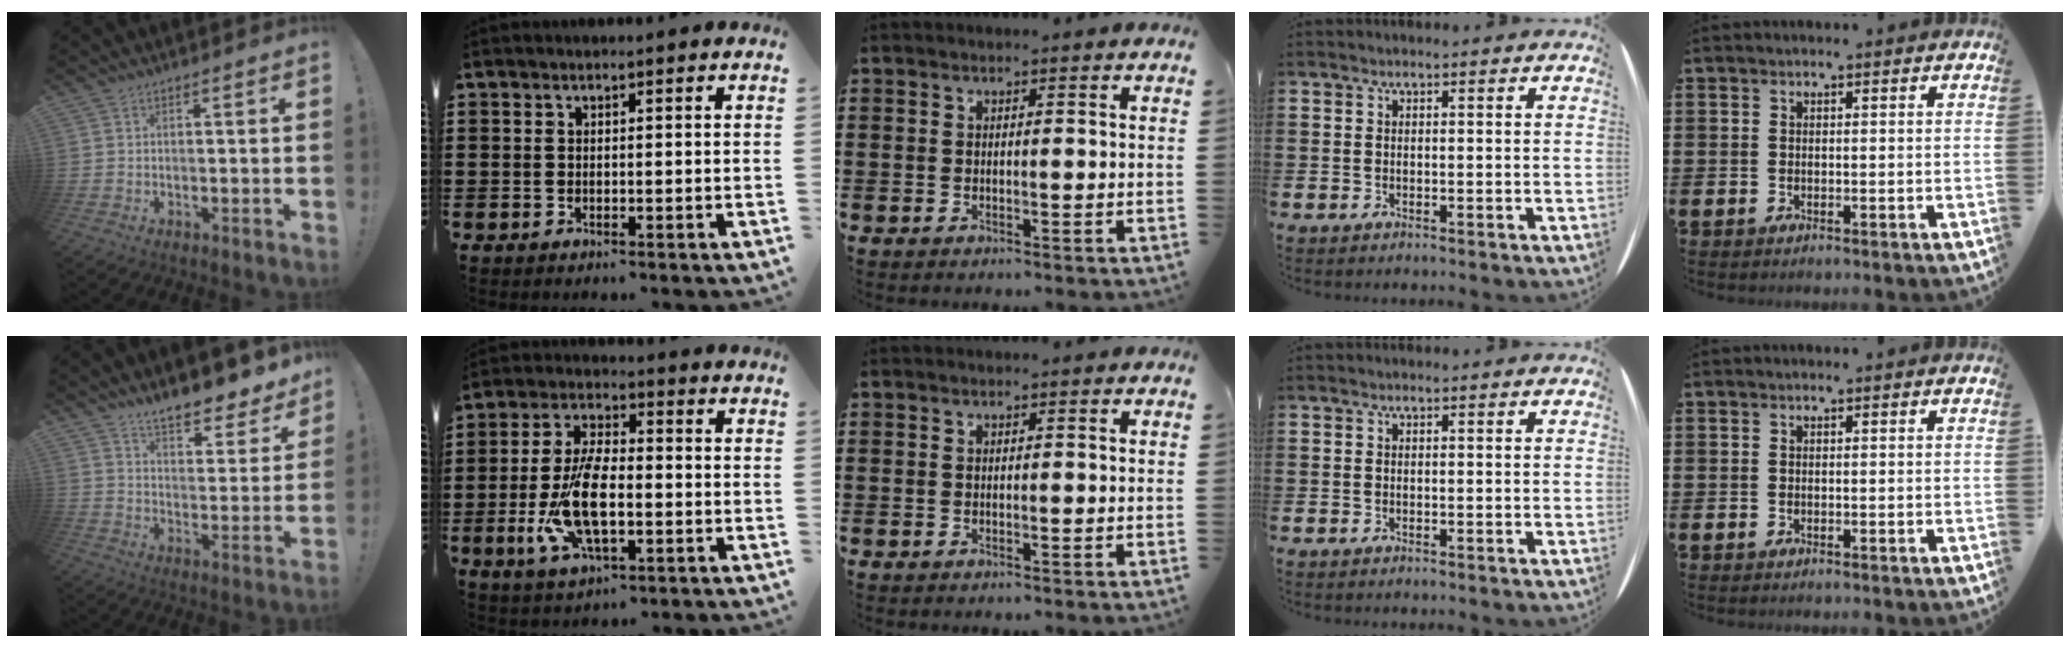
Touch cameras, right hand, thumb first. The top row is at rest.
{"thumb": {"total": 9.9, "force": [8.9, 2.1, 3.7], "torque": [-0.057, -0.078, 0.156]}, "index": {"total": 10.5, "force": [-2.3, 4.4, 9.2], "torque": [-0.203, -0.010, -0.043]}}